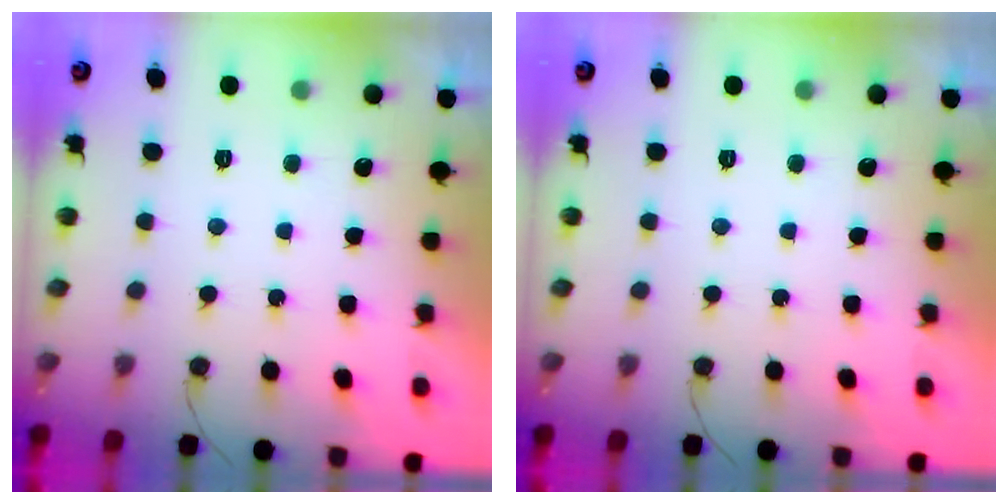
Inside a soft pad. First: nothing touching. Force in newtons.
{"total": 0.0}